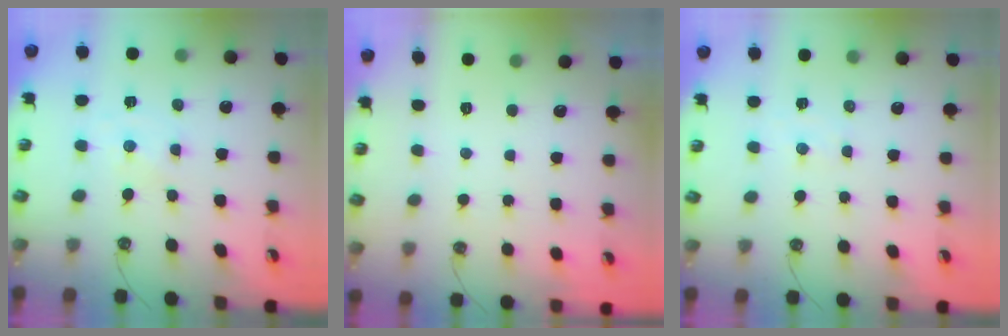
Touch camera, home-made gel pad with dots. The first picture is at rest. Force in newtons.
{"total": 0.0}
{"total": 4.5, "press": 4.4, "slide": 0.5}